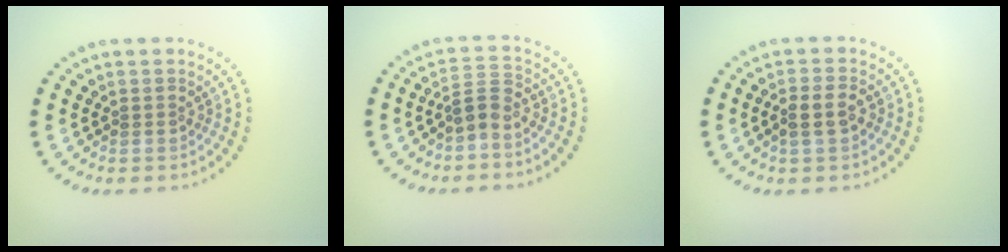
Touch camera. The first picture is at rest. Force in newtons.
{"total": 2.3, "press": 1.6, "slide": 1.6}
{"total": 2.4, "press": 2.2, "slide": 0.8}